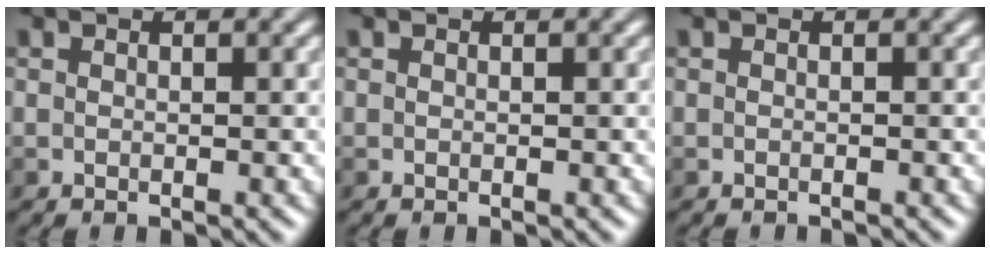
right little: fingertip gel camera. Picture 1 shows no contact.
{"total": 0.0}
{"total": 0.8, "force": [-0.8, 0.1, 0.2], "torque": [0.002, -0.002, -0.012]}